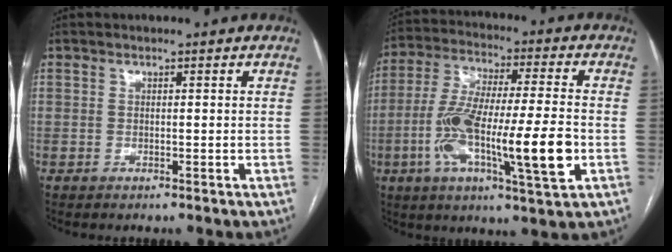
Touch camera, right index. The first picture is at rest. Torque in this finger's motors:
{"motor_torque": [1.58, -0.56, 0.80, 0.21]}